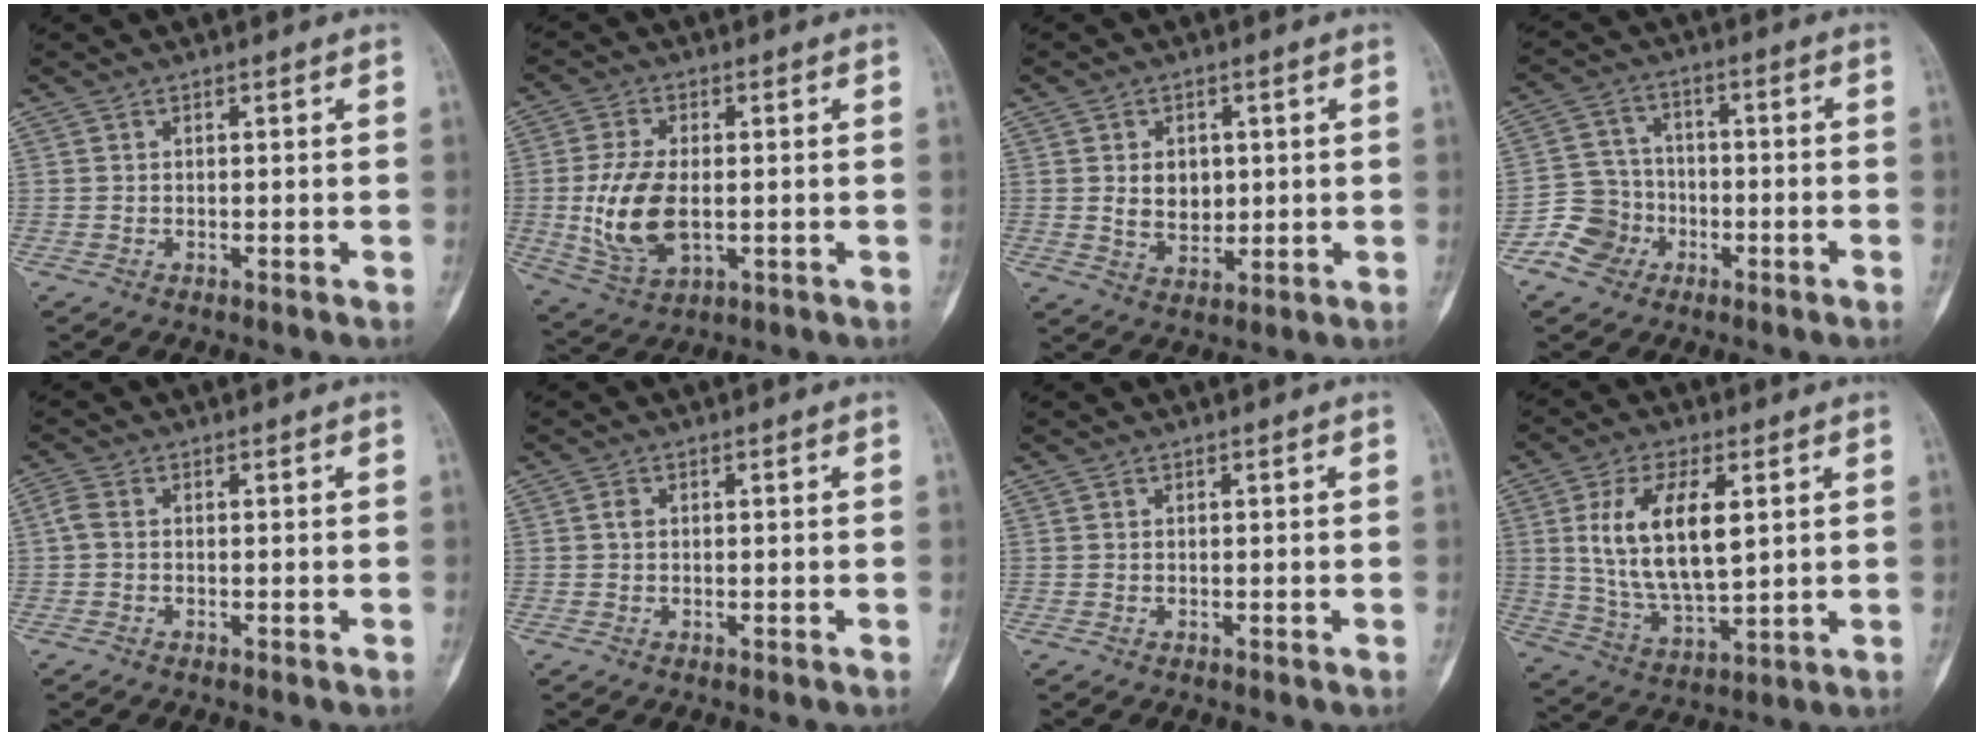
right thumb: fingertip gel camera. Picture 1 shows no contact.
{"total": 11.8, "force": [-0.8, 6.4, 9.9], "torque": [-0.201, -0.009, -0.007]}
{"total": 6.2, "force": [0.9, 4.6, 4.1], "torque": [-0.038, -0.009, 0.024]}
{"total": 7.5, "force": [-3.7, 6.4, 1.4], "torque": [0.008, 0.037, -0.072]}
{"total": 1.9, "force": [-0.1, 1.2, 1.5], "torque": [-0.036, 0.003, -0.009]}
{"total": 1.3, "force": [0.2, 1.0, 0.8], "torque": [-0.012, 0.002, 0.001]}
{"total": 0.0}
{"total": 15.2, "force": [3.5, 7.2, 13.0], "torque": [-0.234, -0.017, 0.074]}